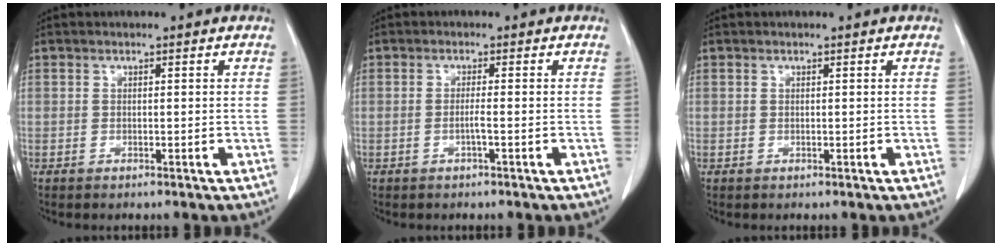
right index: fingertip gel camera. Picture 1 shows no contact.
{"total": 1.6, "force": [-0.6, 0.0, 1.5], "torque": [-0.027, 0.001, -0.010]}
{"total": 0.0}